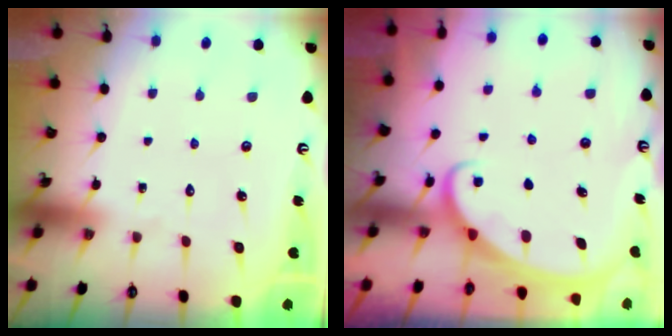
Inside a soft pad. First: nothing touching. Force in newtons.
{"total": 2.0, "press": 2.0, "slide": 0.1}